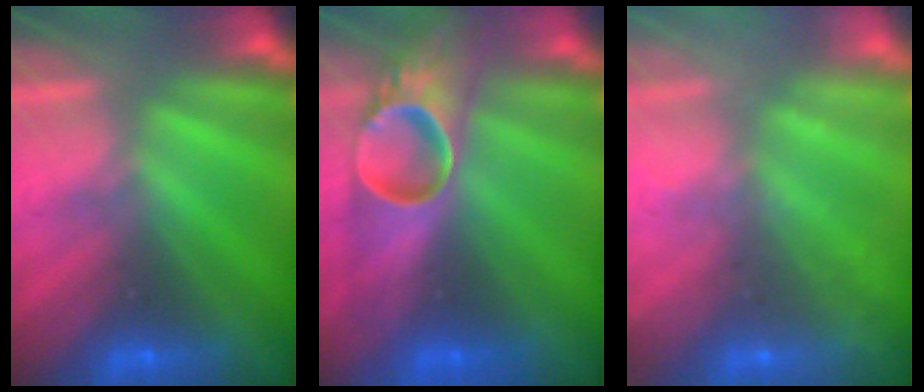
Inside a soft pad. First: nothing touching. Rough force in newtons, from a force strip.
{"total": 8.6}
{"total": 2.4}